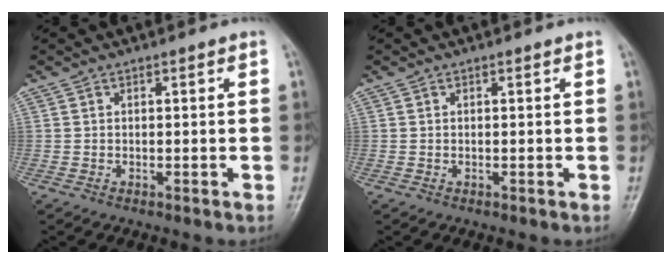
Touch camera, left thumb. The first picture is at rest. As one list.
[{"total": 0.0}]